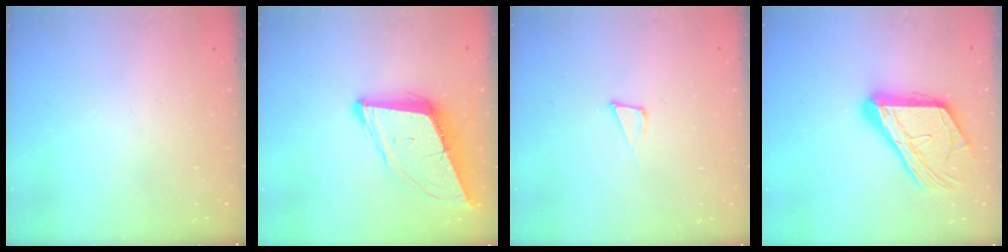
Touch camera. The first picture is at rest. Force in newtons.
{"total": 11.4, "press": 10.8, "slide": 3.7}
{"total": 5.4, "press": 5.3, "slide": 1.1}
{"total": 18.4, "press": 18.3, "slide": 1.6}